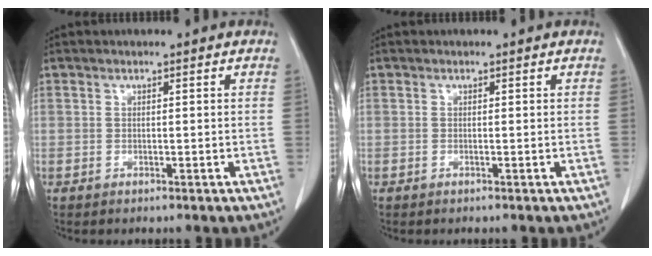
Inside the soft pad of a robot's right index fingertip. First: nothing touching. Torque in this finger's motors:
{"motor_torque": [-0.06, 0.13, 0.00, 0.01]}